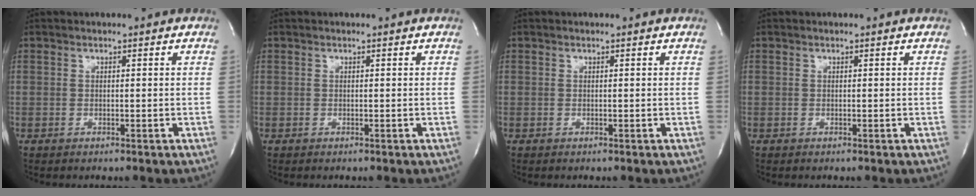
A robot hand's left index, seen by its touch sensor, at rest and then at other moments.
{"total": 0.0}
{"total": 0.0}
{"total": 0.0}